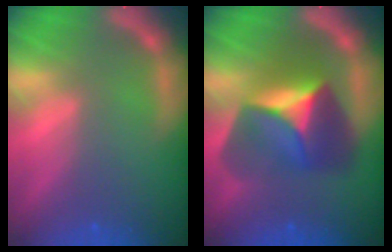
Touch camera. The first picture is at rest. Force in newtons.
{"total": 8.5}